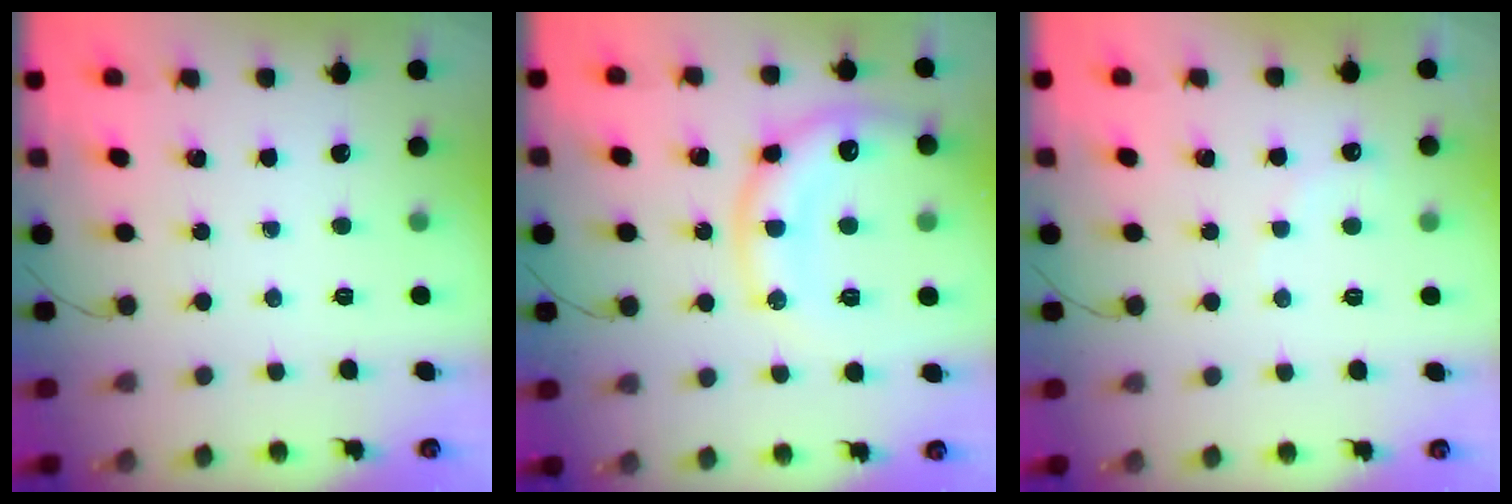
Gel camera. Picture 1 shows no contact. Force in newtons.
{"total": 16.0, "press": 16.0, "slide": 1.2}
{"total": 5.6, "press": 5.4, "slide": 1.4}